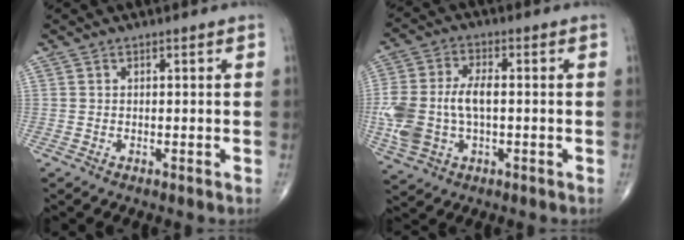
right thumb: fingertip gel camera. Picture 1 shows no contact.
{"total": 12.3, "force": [-0.9, 7.1, 10.0], "torque": [-0.228, 0.014, -0.013]}